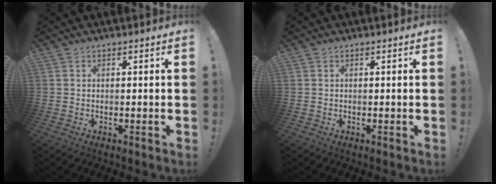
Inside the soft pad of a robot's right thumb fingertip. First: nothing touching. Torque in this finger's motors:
{"motor_torque": [0.00, 0.00, 0.02, 0.02, 0.00]}